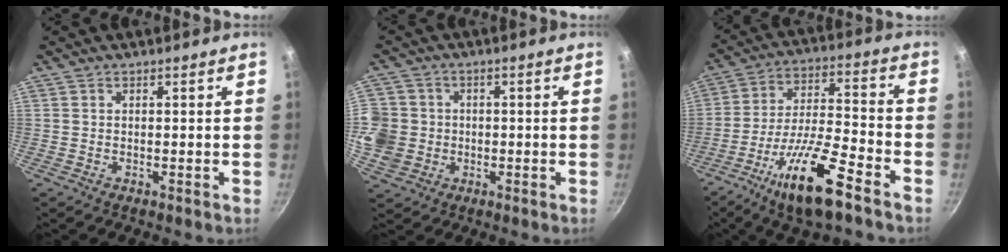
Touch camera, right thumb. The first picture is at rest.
{"total": 11.7, "force": [-1.5, 10.9, 4.1], "torque": [-0.088, 0.018, -0.033]}
{"total": 16.2, "force": [-9.6, 4.0, 12.4], "torque": [-0.226, 0.046, -0.174]}